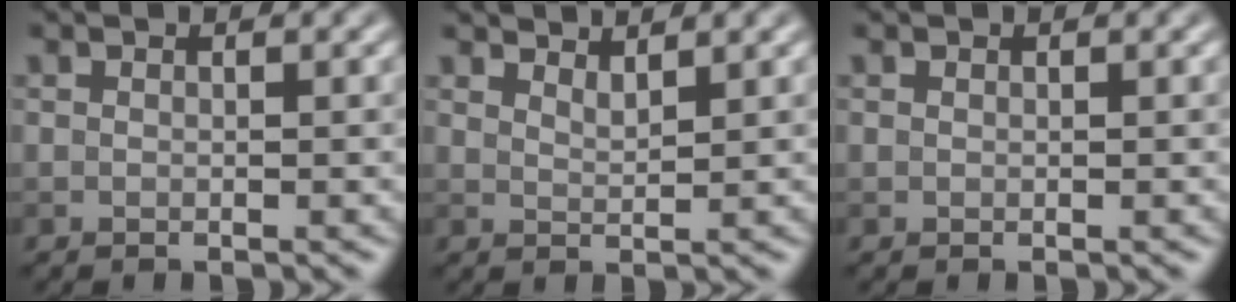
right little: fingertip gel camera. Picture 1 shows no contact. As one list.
[{"total": 2.1, "force": [2.0, 0.2, 0.6], "torque": [-0.006, 0.002, 0.032]}, {"total": 0.0}]